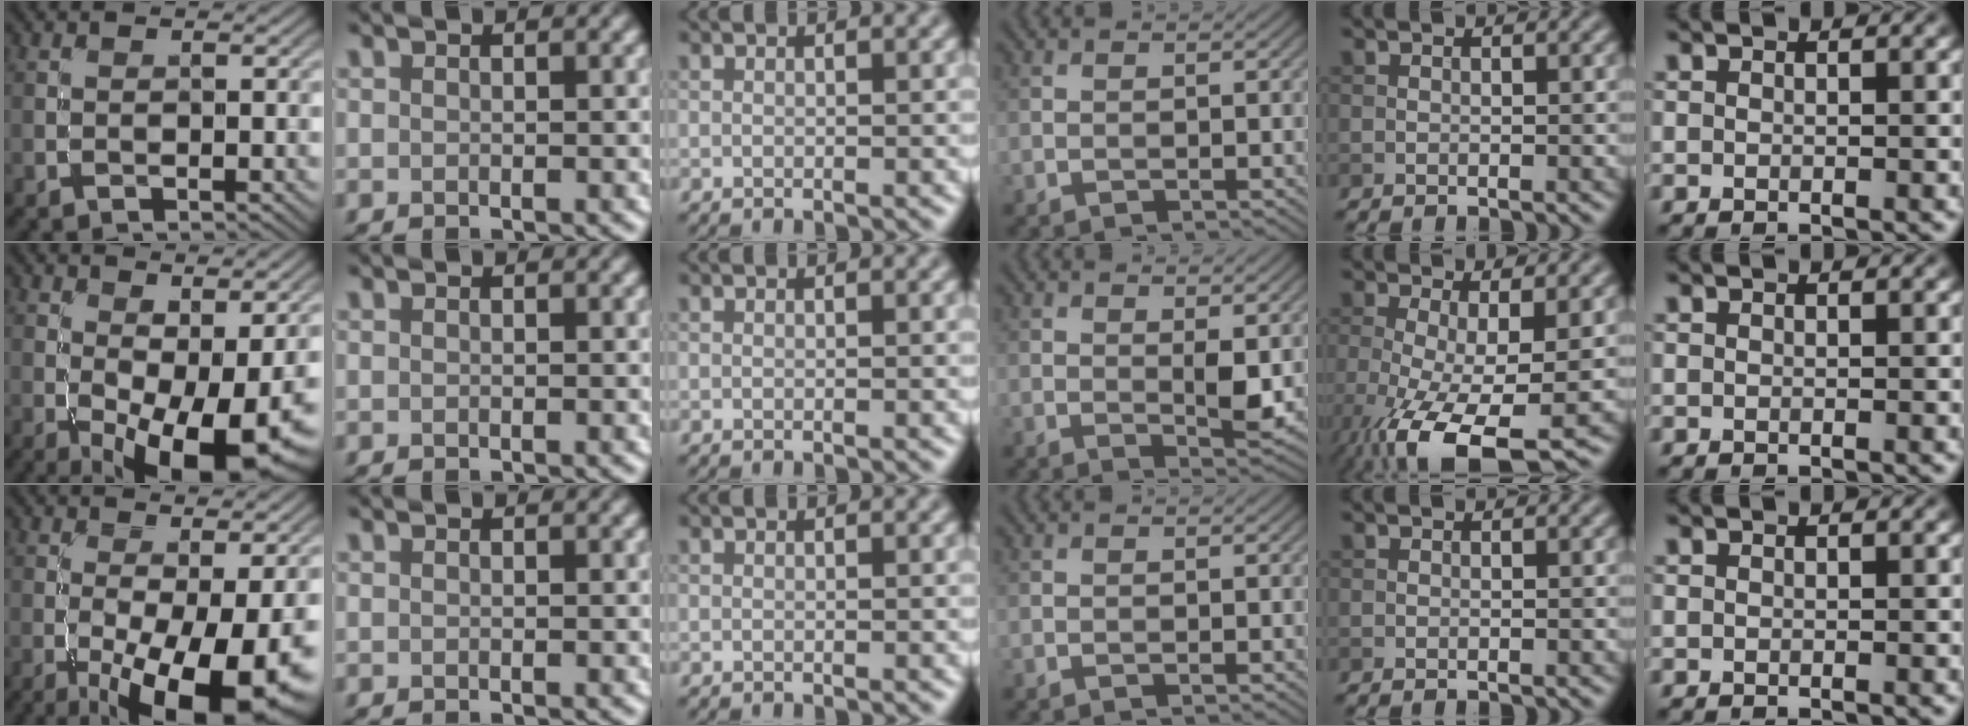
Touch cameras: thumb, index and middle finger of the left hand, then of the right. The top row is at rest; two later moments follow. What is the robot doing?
{"motion": "screw", "object": "medicine bottle"}